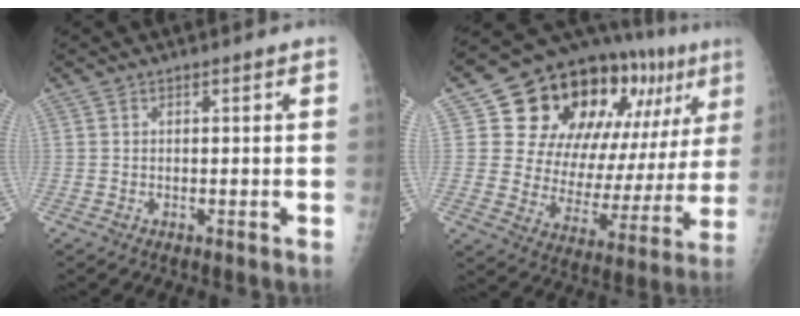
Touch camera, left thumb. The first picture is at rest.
{"total": 25.4, "force": [11.9, 13.5, 18.0], "torque": [-0.211, -0.008, 0.188]}